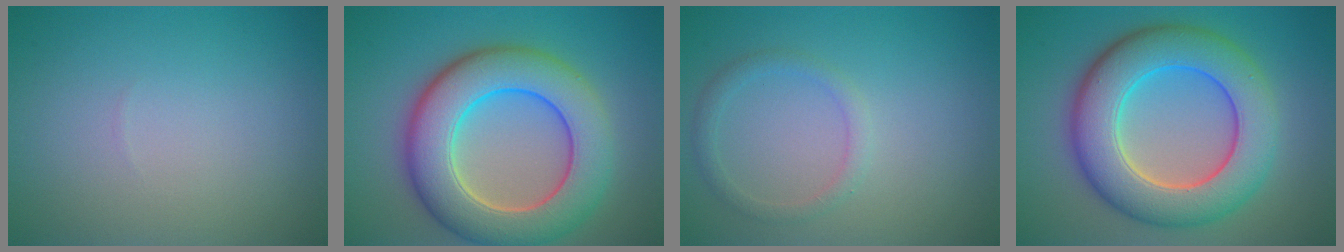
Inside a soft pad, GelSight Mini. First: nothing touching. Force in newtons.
{"total": 10.1, "press": 10.1, "slide": 0.4}
{"total": 1.5, "press": 1.5, "slide": 0.1}
{"total": 9.8, "press": 9.8, "slide": 0.7}